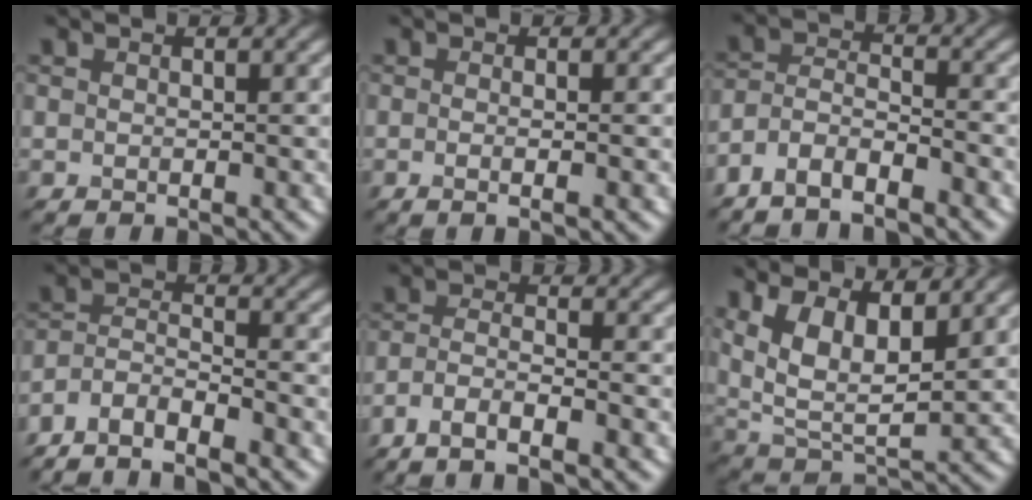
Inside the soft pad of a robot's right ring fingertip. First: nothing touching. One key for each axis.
{"total": 2.6, "fx": -0.1, "fy": 1.1, "fz": 2.4, "tx": -0.013, "ty": -0.007, "tz": -0.019}
{"total": 4.3, "fx": -3.6, "fy": 1.1, "fz": 2.1, "tx": -0.039, "ty": -0.001, "tz": -0.076}
{"total": 5.1, "fx": -4.4, "fy": 1.1, "fz": 2.3, "tx": -0.041, "ty": -0.004, "tz": -0.088}
{"total": 4.1, "fx": -2.9, "fy": 0.8, "fz": 2.7, "tx": -0.054, "ty": -0.001, "tz": -0.061}
{"total": 7.9, "fx": 3.6, "fy": 3.9, "fz": 5.9, "tx": -0.115, "ty": -0.004, "tz": 0.065}